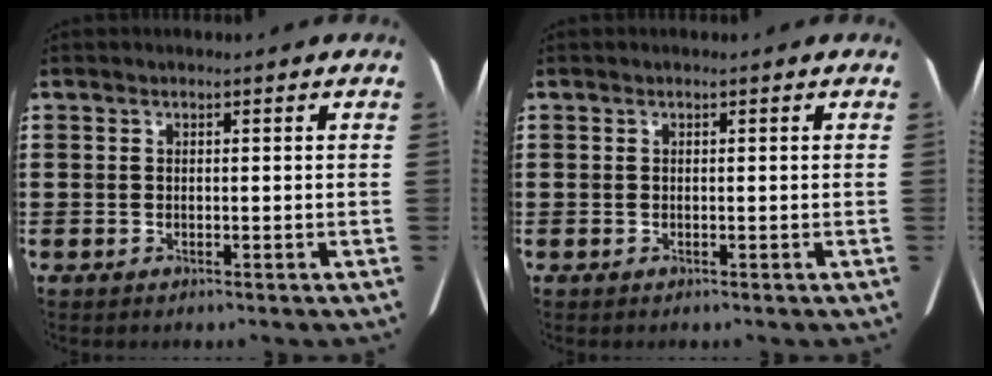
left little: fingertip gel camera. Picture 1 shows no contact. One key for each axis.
{"total": 0.0}